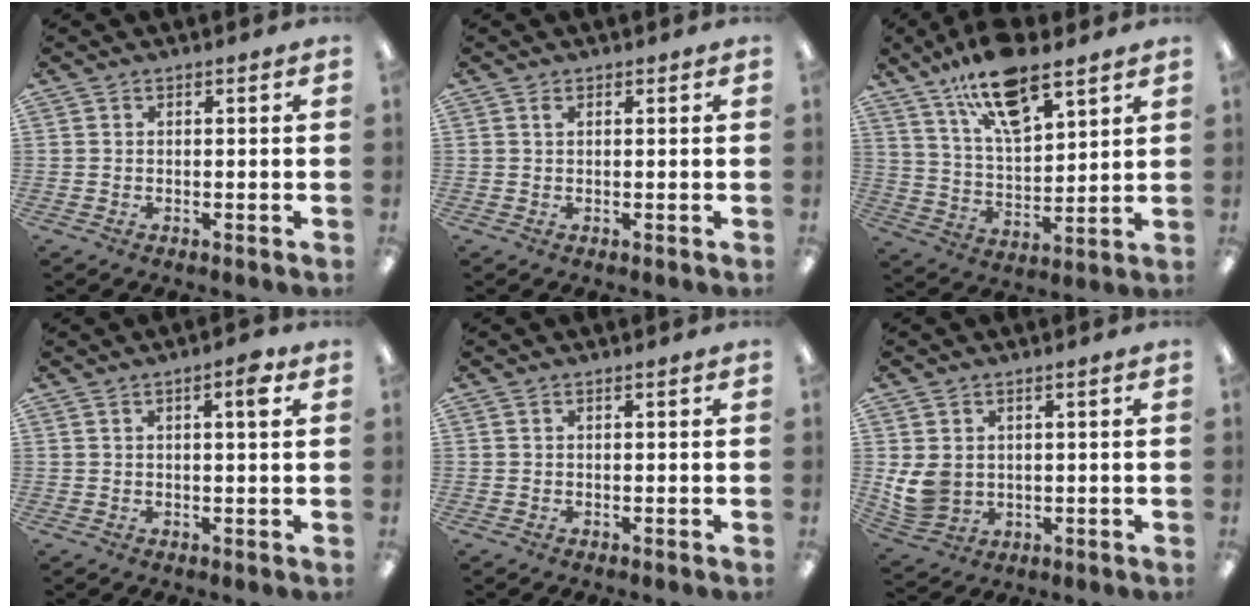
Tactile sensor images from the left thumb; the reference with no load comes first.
{"total": 0.7, "force": [0.4, 0.3, 0.4], "torque": [-0.011, 0.001, 0.008]}
{"total": 15.4, "force": [11.0, 5.7, 9.3], "torque": [-0.164, -0.047, 0.190]}
{"total": 4.2, "force": [2.0, 0.8, 3.6], "torque": [-0.051, -0.005, 0.028]}
{"total": 0.0}
{"total": 6.9, "force": [1.5, 5.6, 3.7], "torque": [-0.092, -0.005, 0.032]}